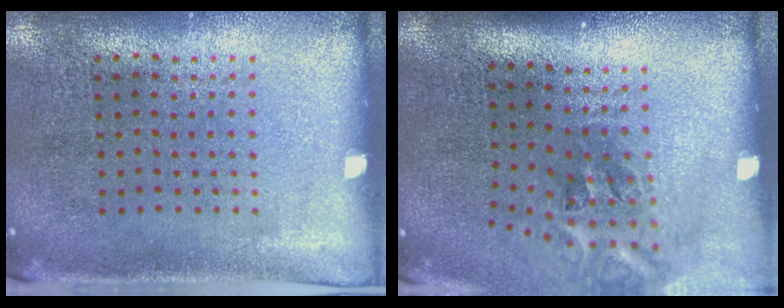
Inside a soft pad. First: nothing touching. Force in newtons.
{"total": 2.3, "press": 1.3, "slide": 1.9}